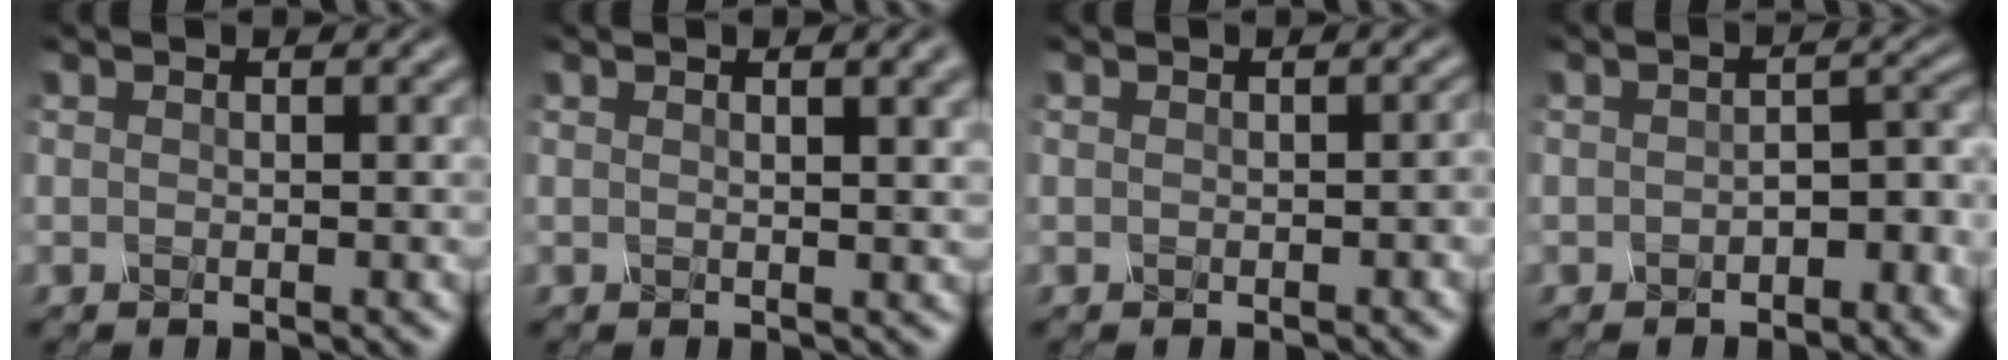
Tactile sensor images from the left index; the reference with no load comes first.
{"total": 3.7, "force": [1.7, 1.4, 3.0], "torque": [-0.022, 0.009, 0.015]}
{"total": 0.6, "force": [-0.2, 0.2, 0.6], "torque": [-0.008, 0.001, 0.000]}
{"total": 3.1, "force": [-1.4, 1.6, 2.3], "torque": [-0.032, 0.004, -0.022]}